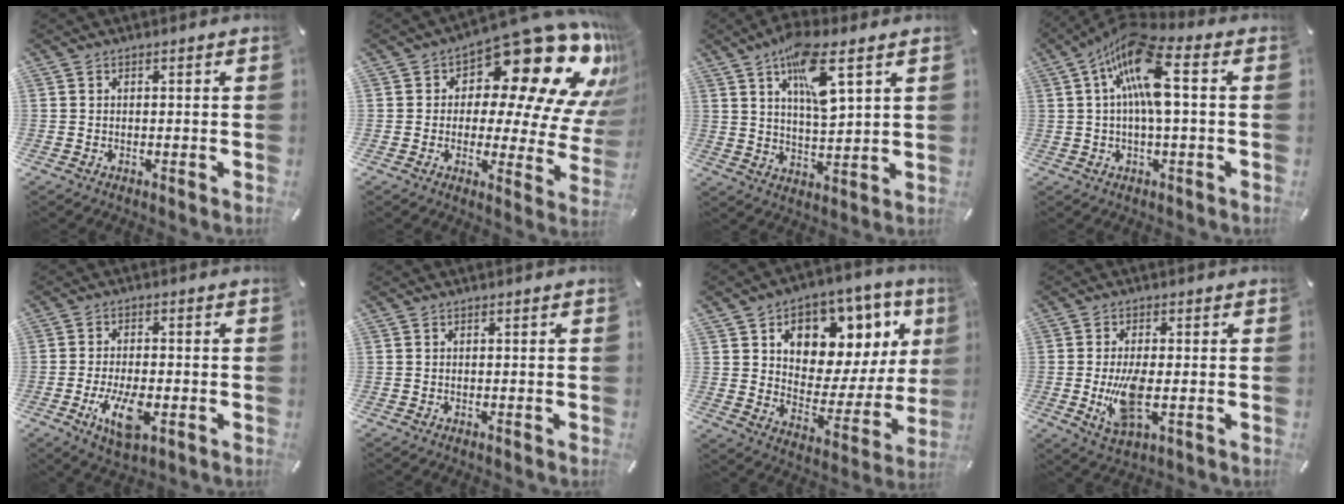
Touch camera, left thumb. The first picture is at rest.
{"total": 20.6, "force": [11.4, 9.0, 14.7], "torque": [-0.194, -0.100, 0.183]}
{"total": 12.6, "force": [6.6, 4.0, 9.9], "torque": [-0.169, -0.020, 0.112]}
{"total": 14.9, "force": [2.6, 5.2, 13.8], "torque": [-0.275, -0.002, 0.045]}
{"total": 9.2, "force": [-3.0, 4.1, 7.6], "torque": [-0.157, -0.007, -0.053]}
{"total": 0.0}
{"total": 12.9, "force": [7.0, 8.9, 6.1], "torque": [-0.079, -0.061, 0.119]}
{"total": 9.0, "force": [-0.9, 4.0, 8.1], "torque": [-0.175, -0.022, -0.018]}